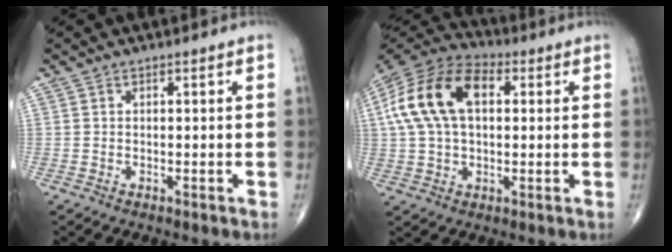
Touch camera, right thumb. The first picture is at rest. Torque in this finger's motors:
{"motor_torque": [0.32, 0.32, 0.61, 0.15, 0.17]}